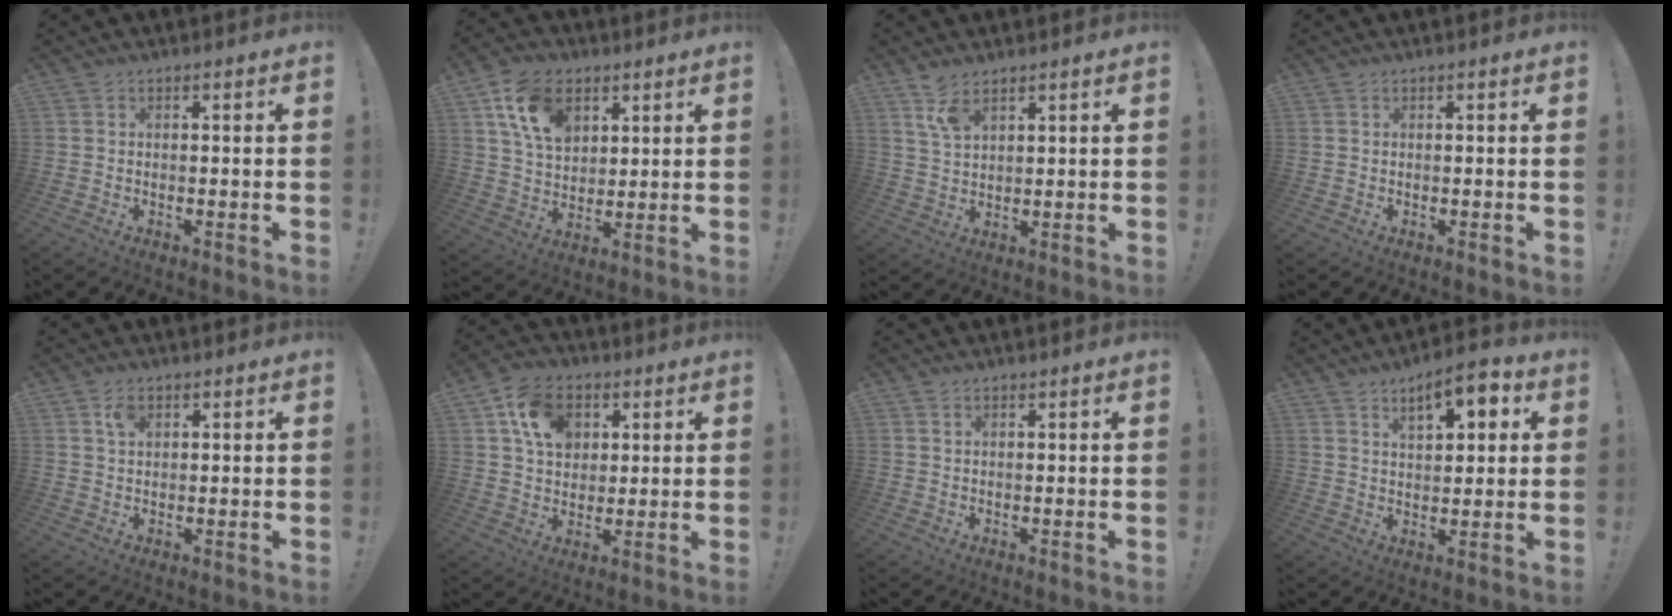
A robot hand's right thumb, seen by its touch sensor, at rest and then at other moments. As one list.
[{"total": 13.8, "force": [6.3, 9.6, 7.6], "torque": [-0.126, -0.012, 0.124]}, {"total": 6.2, "force": [4.3, 2.2, 3.9], "torque": [-0.076, -0.017, 0.079]}, {"total": 0.0}, {"total": 3.1, "force": [1.6, 1.8, 1.9], "torque": [-0.033, -0.001, 0.028]}, {"total": 12.4, "force": [4.8, 9.6, 6.2], "torque": [-0.103, -0.002, 0.095]}, {"total": 0.7, "force": [0.6, 0.2, 0.3], "torque": [-0.007, 0.000, 0.011]}, {"total": 9.2, "force": [4.8, 3.6, 6.9], "torque": [-0.099, -0.018, 0.079]}]